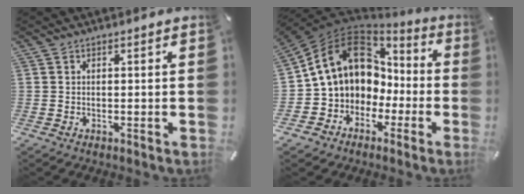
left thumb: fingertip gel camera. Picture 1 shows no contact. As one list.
[{"total": 15.1, "force": [3.4, 12.7, 7.5], "torque": [-0.164, -0.008, 0.068]}]